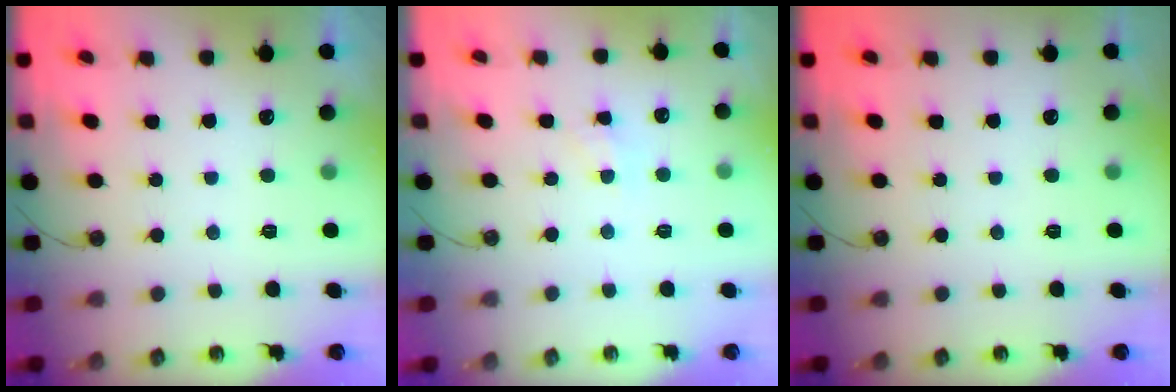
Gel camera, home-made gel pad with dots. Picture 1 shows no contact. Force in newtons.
{"total": 3.1, "press": 3.1, "slide": 0.6}
{"total": 0.0}